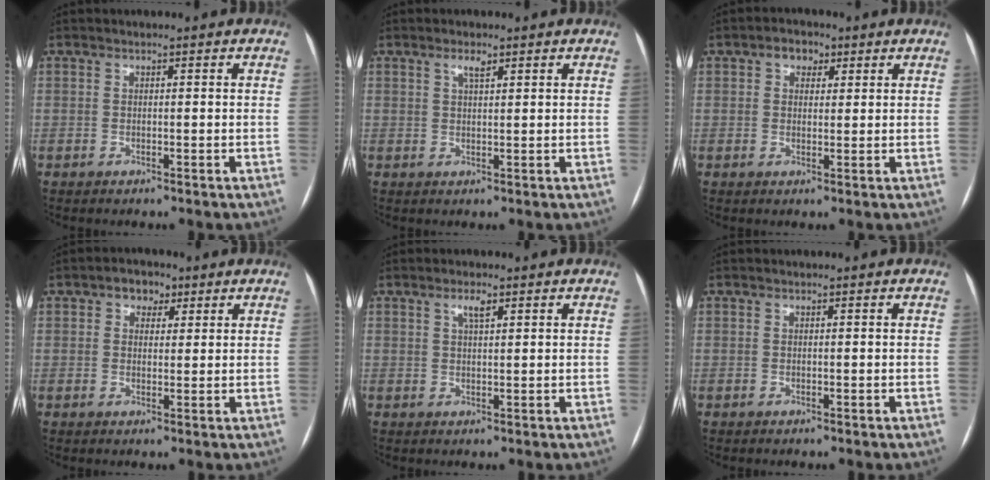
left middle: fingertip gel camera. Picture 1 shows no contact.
{"total": 1.8, "force": [1.1, 0.4, 1.3], "torque": [-0.026, 0.003, 0.022]}
{"total": 3.1, "force": [1.5, 2.2, 1.6], "torque": [-0.025, 0.014, 0.023]}
{"total": 3.4, "force": [1.7, 2.5, 1.7], "torque": [-0.023, 0.013, 0.026]}
{"total": 2.1, "force": [1.2, 0.5, 1.7], "torque": [-0.032, 0.003, 0.021]}
{"total": 0.0}